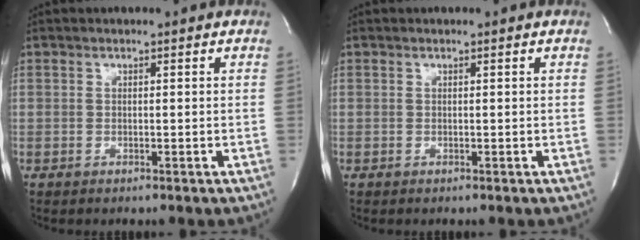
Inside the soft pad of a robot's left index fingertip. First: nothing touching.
{"total": 0.0}